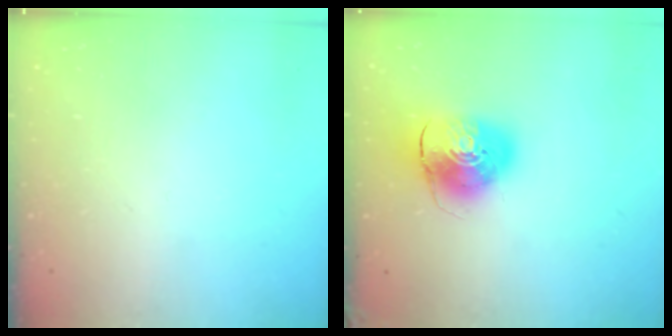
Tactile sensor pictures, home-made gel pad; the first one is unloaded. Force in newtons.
{"total": 10.1, "press": 10.0, "slide": 1.6}